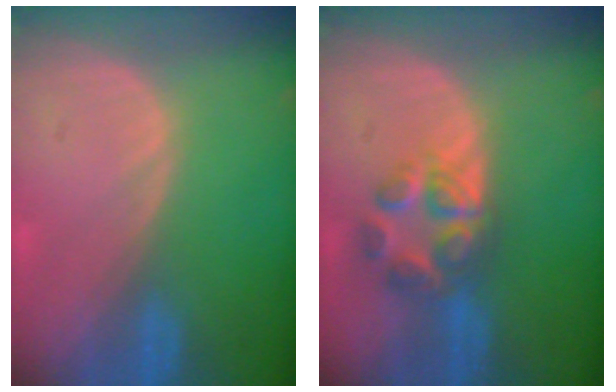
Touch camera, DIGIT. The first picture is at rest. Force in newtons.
{"total": 6.8, "press": 5.8, "slide": 3.4}